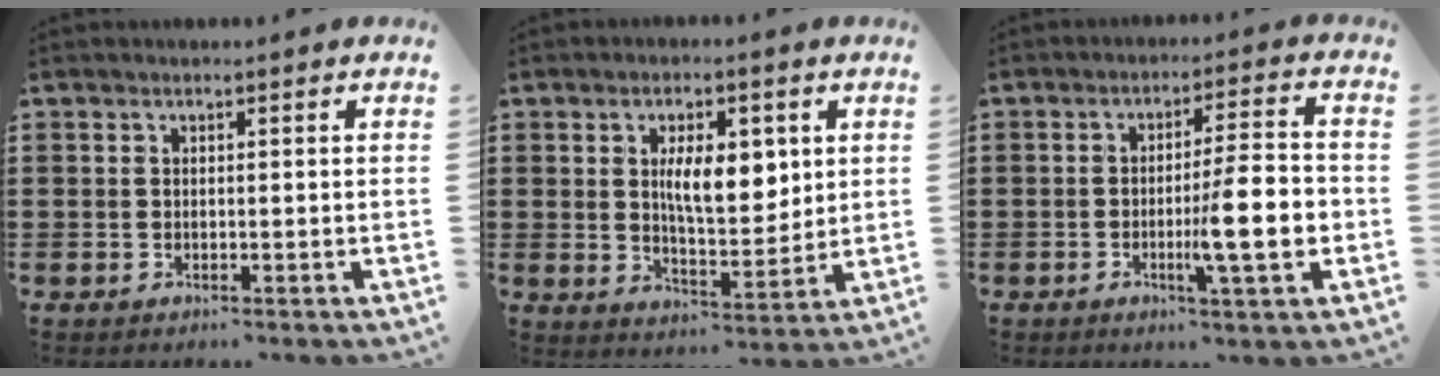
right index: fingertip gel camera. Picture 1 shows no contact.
{"total": 8.6, "force": [2.2, 3.8, 7.4], "torque": [-0.125, 0.001, 0.031]}
{"total": 10.4, "force": [-2.3, 1.4, 10.1], "torque": [-0.139, -0.012, -0.043]}